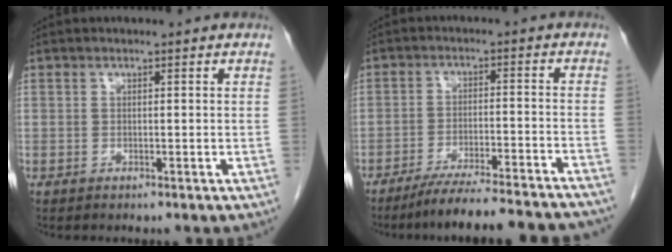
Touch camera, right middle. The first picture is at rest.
{"total": 18.4, "force": [-16.8, 0.5, 7.7], "torque": [-0.092, -0.022, -0.231]}